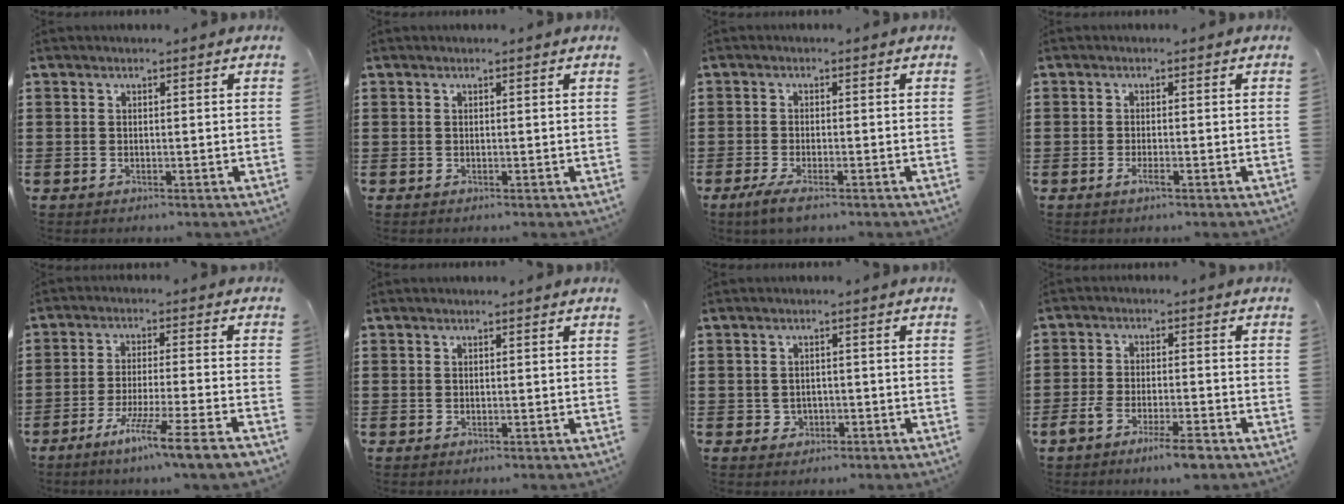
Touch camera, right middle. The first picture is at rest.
{"total": 0.0}
{"total": 2.7, "force": [-1.7, 0.3, 2.0], "torque": [-0.047, -0.006, -0.035]}
{"total": 1.5, "force": [-0.7, 0.3, 1.3], "torque": [-0.032, -0.004, -0.014]}
{"total": 7.6, "force": [-5.7, -0.7, 5.0], "torque": [-0.092, -0.013, -0.108]}
{"total": 0.0}
{"total": 1.3, "force": [-0.5, 1.2, 0.3], "torque": [-0.010, 0.001, -0.012]}
{"total": 5.3, "force": [-3.8, 0.8, 3.7], "torque": [-0.076, -0.004, -0.069]}